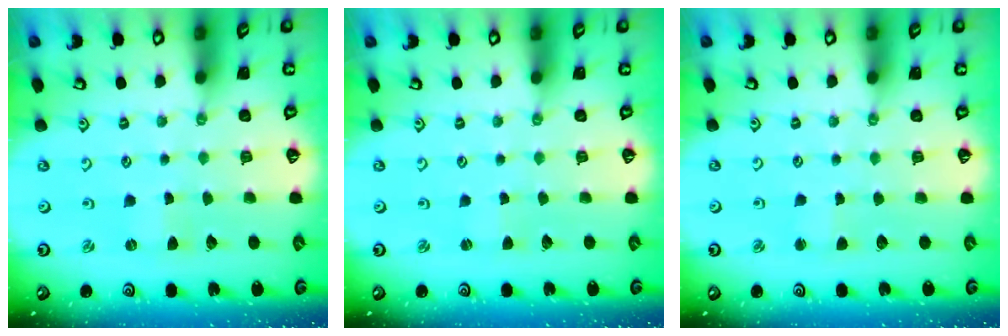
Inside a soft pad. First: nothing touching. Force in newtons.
{"total": 0.0}
{"total": 2.0, "press": 2.0, "slide": 0.3}